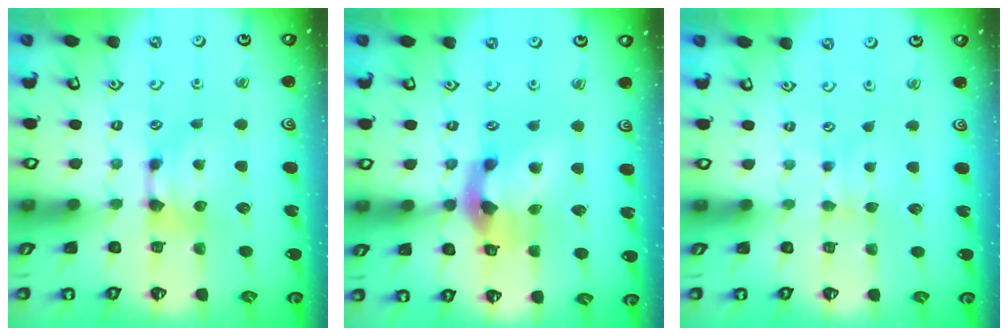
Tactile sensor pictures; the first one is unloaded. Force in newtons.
{"total": 6.4, "press": 6.0, "slide": 2.2}
{"total": 1.6, "press": 1.5, "slide": 0.5}